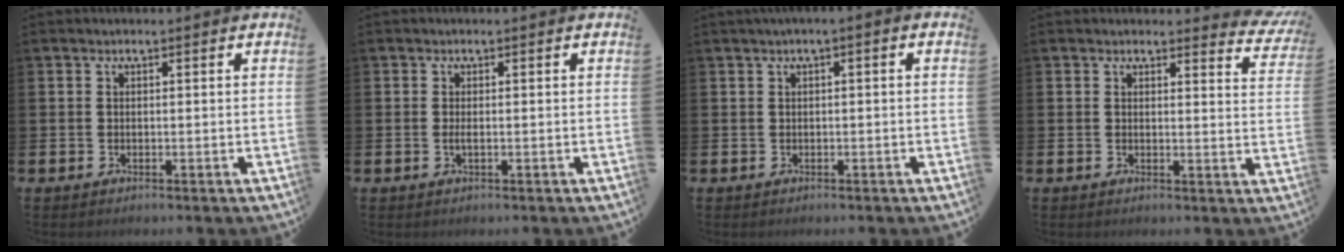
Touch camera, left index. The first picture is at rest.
{"total": 0.8, "force": [-0.1, 0.2, 0.8], "torque": [-0.020, 0.001, 0.000]}
{"total": 0.8, "force": [-0.2, 0.1, 0.7], "torque": [-0.018, 0.004, -0.003]}
{"total": 2.7, "force": [2.6, 0.7, 0.2], "torque": [0.011, -0.023, 0.040]}